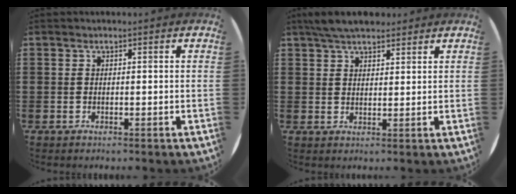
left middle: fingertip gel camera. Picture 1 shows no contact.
{"total": 4.7, "force": [4.2, 1.6, 1.5], "torque": [-0.032, -0.006, 0.077]}